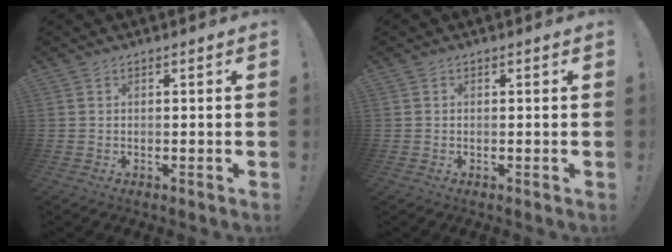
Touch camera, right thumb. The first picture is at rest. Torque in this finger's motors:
{"motor_torque": [-0.23, -0.14, -0.07, 0.08, 0.00]}